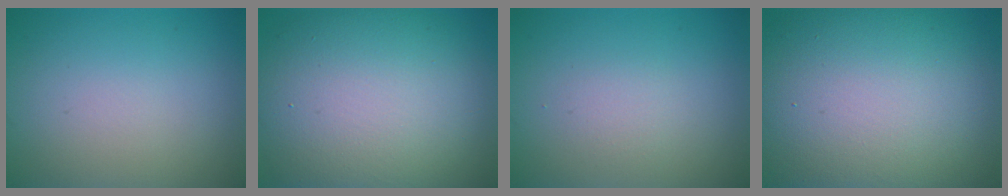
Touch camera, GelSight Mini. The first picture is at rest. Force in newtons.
{"total": 14.6, "press": 14.6, "slide": 0.7}
{"total": 1.3, "press": 1.3, "slide": 0.0}
{"total": 16.3, "press": 16.2, "slide": 1.4}